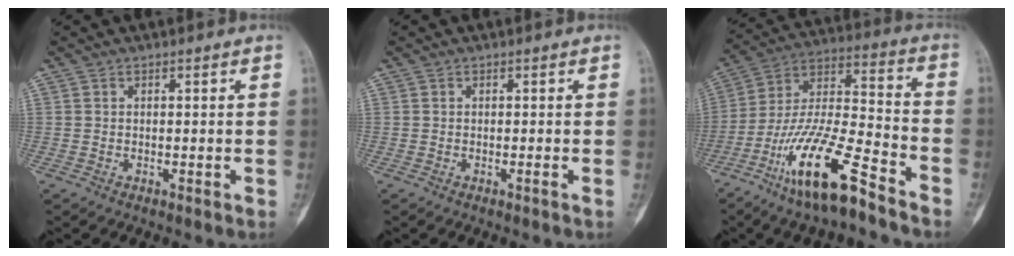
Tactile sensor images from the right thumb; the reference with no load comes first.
{"total": 0.0}
{"total": 18.5, "force": [-11.7, 4.1, 13.7], "torque": [-0.269, 0.071, -0.215]}